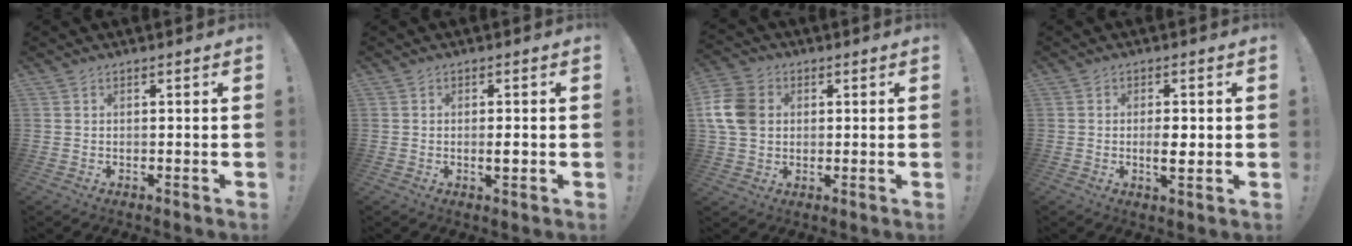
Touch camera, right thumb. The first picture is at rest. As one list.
[{"total": 2.3, "force": [-0.4, 0.4, 2.2], "torque": [-0.027, -0.003, -0.009]}, {"total": 11.7, "force": [1.8, 9.1, 7.1], "torque": [-0.134, 0.003, 0.038]}, {"total": 4.4, "force": [-0.4, 1.5, 4.2], "torque": [-0.065, -0.005, -0.012]}]